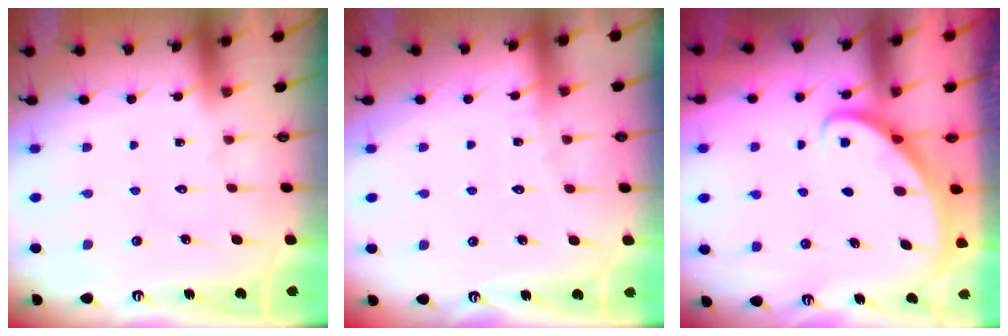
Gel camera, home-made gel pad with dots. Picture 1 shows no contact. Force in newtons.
{"total": 2.5, "press": 2.5, "slide": 0.3}
{"total": 2.8, "press": 2.8, "slide": 0.2}